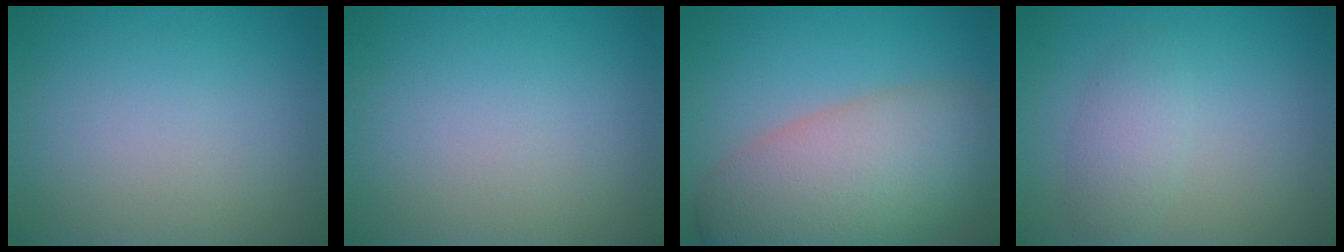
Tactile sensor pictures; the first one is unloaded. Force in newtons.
{"total": 0.0}
{"total": 10.3, "press": 10.3, "slide": 0.7}
{"total": 2.4, "press": 2.4, "slide": 0.0}